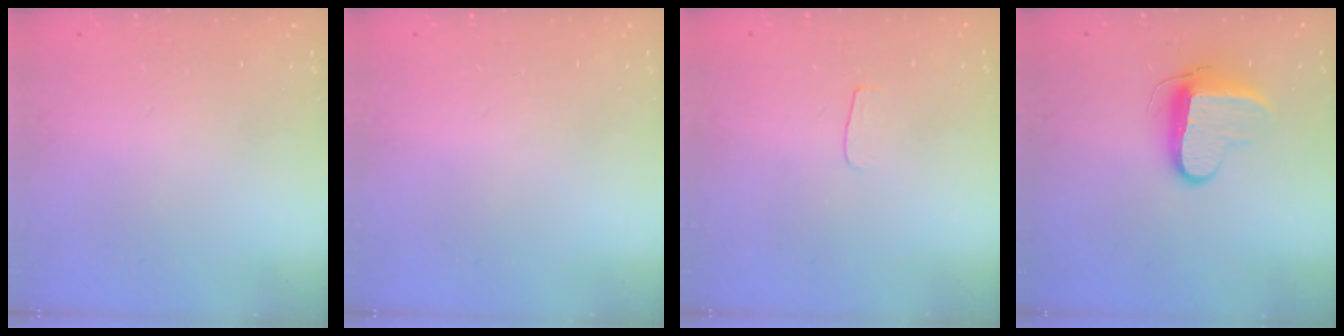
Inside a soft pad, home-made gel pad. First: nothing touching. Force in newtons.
{"total": 0.0}
{"total": 3.1, "press": 3.1, "slide": 0.3}
{"total": 9.9, "press": 9.8, "slide": 0.5}